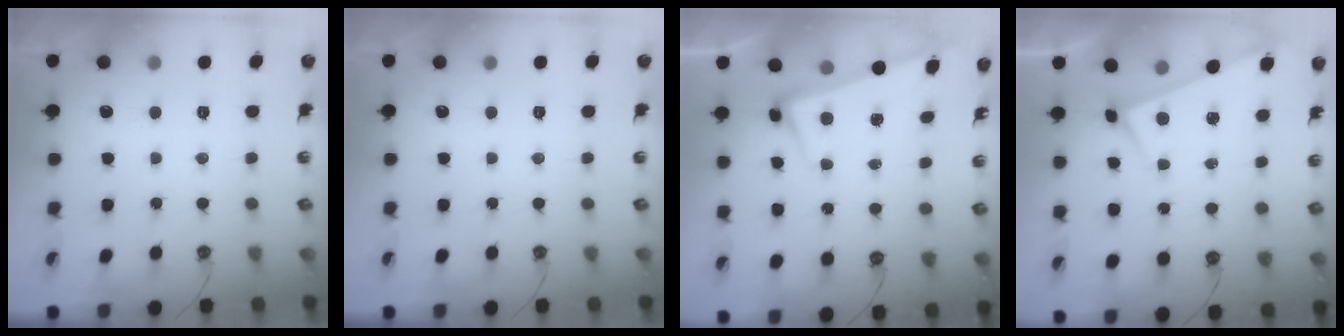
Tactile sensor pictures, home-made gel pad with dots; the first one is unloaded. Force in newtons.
{"total": 0.0}
{"total": 2.5, "press": 2.2, "slide": 1.1}
{"total": 2.9, "press": 2.9, "slide": 0.3}